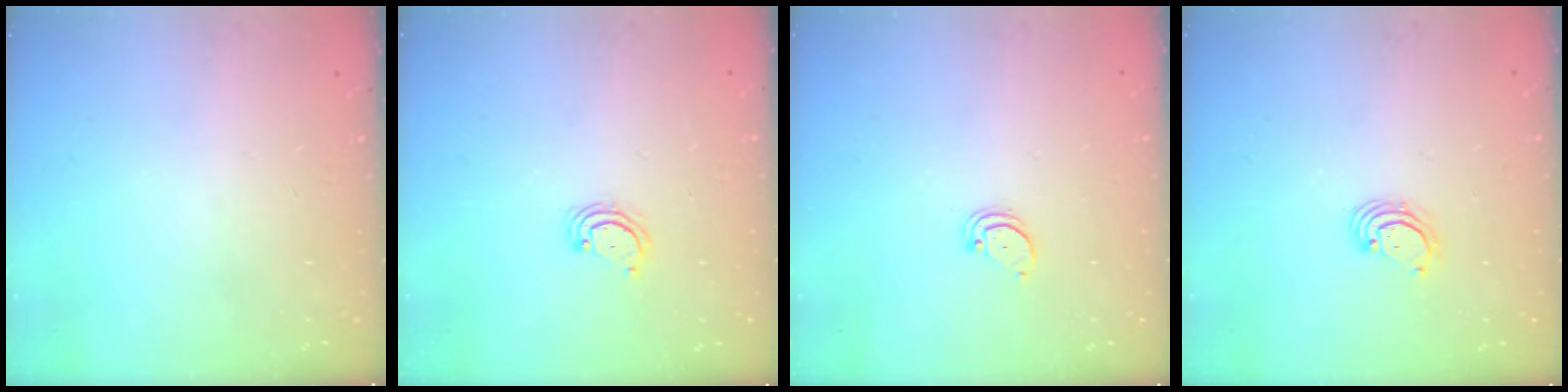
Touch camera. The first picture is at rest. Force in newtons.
{"total": 2.9, "press": 2.9, "slide": 0.3}
{"total": 1.4, "press": 1.3, "slide": 0.1}
{"total": 2.8, "press": 2.8, "slide": 0.3}